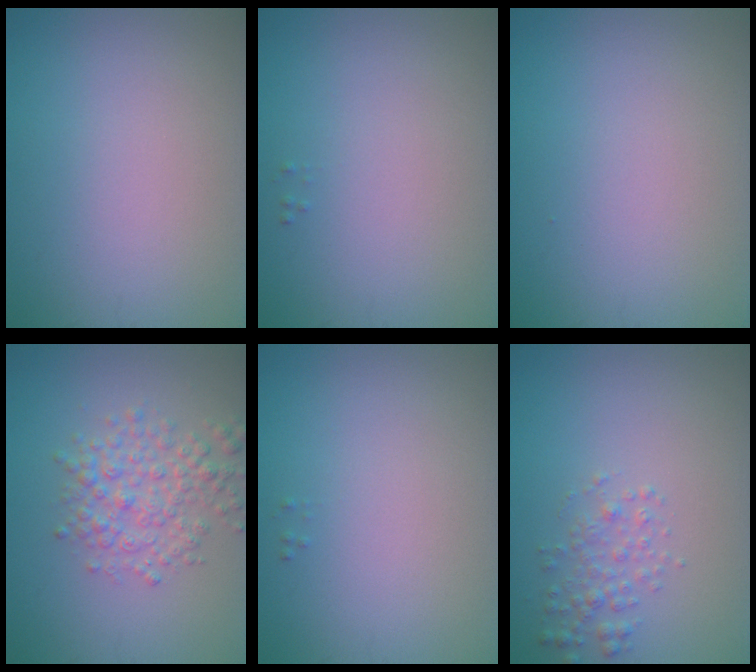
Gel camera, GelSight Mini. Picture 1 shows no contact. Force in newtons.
{"total": 0.0}
{"total": 0.0}
{"total": 3.6, "press": 3.6, "slide": 0.1}
{"total": 0.0}
{"total": 1.8, "press": 1.8, "slide": 0.0}